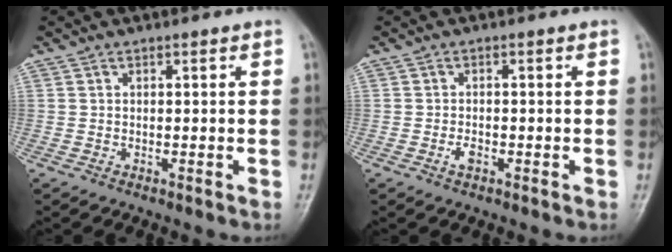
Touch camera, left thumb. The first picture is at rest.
{"total": 1.8, "force": [-0.8, 1.0, 1.3], "torque": [-0.021, 0.005, -0.015]}